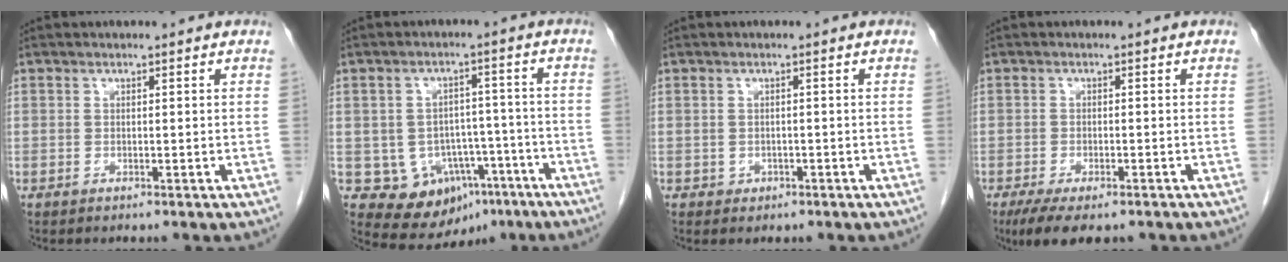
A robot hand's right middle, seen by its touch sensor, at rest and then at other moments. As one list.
[{"total": 10.1, "force": [-4.5, 8.0, 4.3], "torque": [-0.053, 0.021, -0.049]}, {"total": 1.2, "force": [-0.5, 1.1, 0.3], "torque": [-0.006, 0.004, -0.001]}, {"total": 7.0, "force": [-5.1, 2.4, 4.2], "torque": [-0.064, -0.013, -0.079]}]